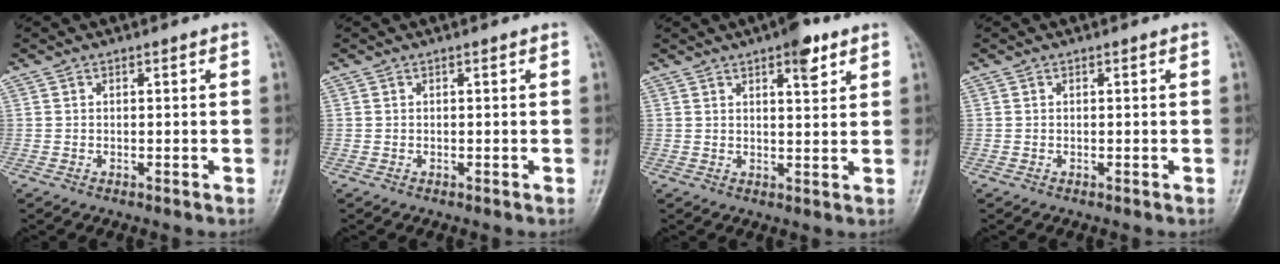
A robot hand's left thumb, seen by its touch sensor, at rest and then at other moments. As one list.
[{"total": 0.0}, {"total": 5.7, "force": [3.4, 2.0, 4.2], "torque": [-0.045, -0.014, 0.043]}, {"total": 0.0}]